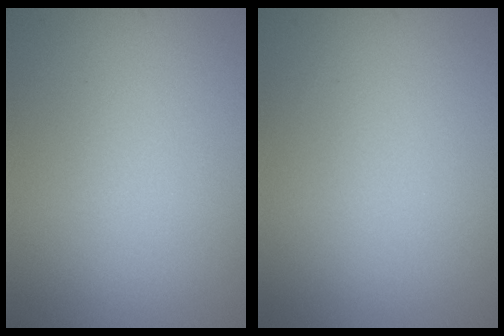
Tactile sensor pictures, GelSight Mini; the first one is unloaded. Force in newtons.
{"total": 0.0}